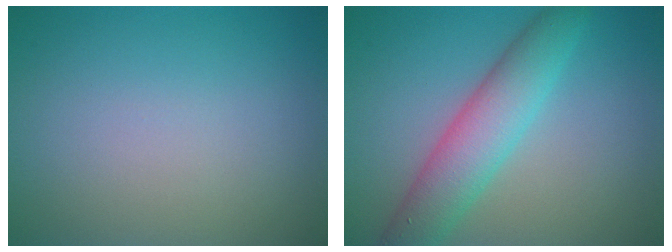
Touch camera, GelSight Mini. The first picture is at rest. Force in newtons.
{"total": 5.5, "press": 5.5, "slide": 0.0}